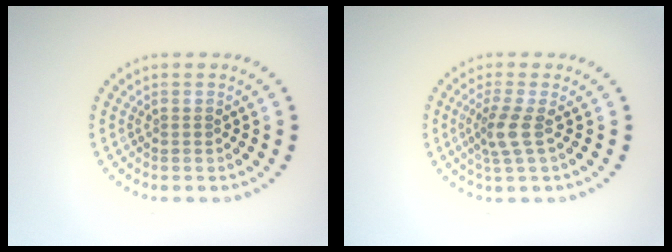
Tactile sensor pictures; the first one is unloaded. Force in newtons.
{"total": 2.4, "press": 1.8, "slide": 1.6}